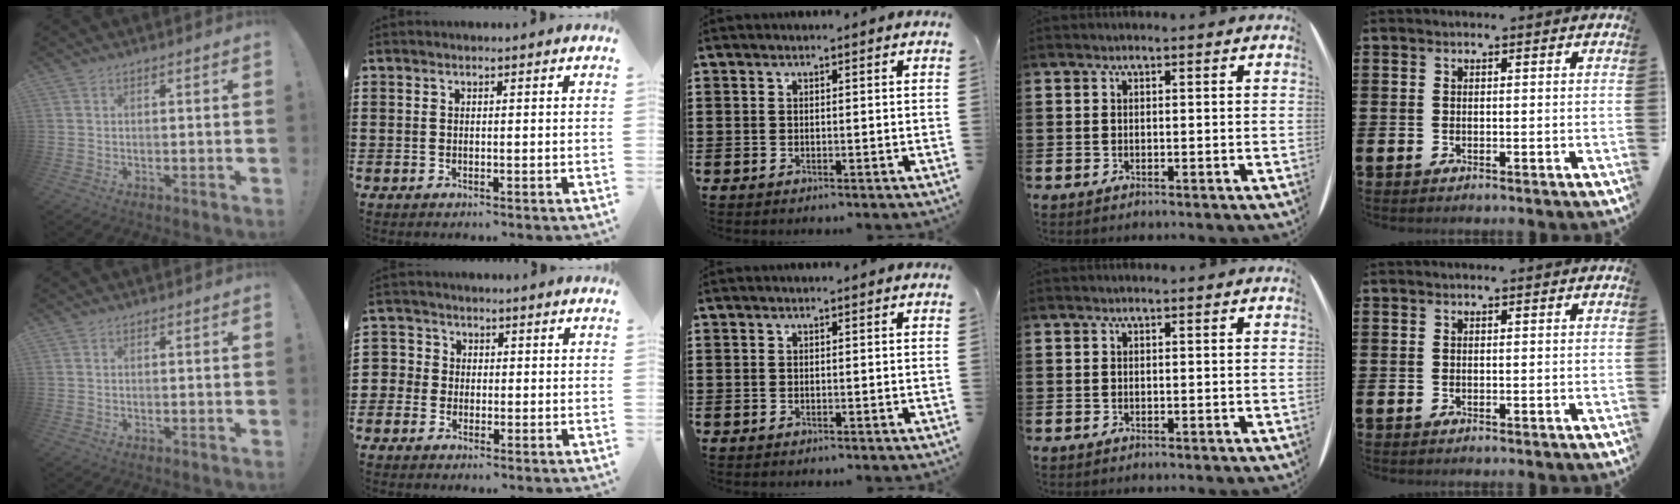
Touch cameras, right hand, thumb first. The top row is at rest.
{"index": {"total": 2.5, "force": [-0.9, 2.3, 0.1], "torque": [-0.016, 0.006, -0.023]}}